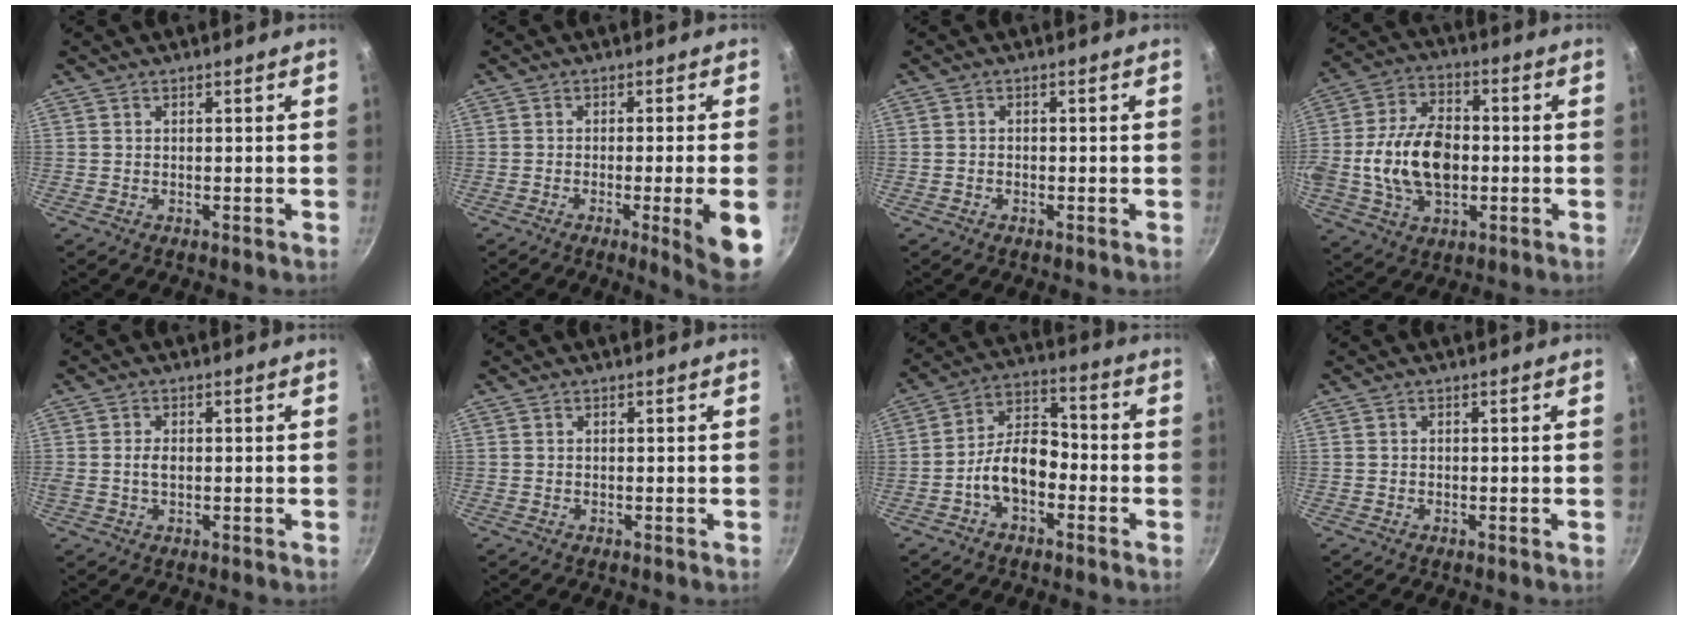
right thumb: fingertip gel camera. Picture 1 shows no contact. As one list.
[{"total": 8.6, "force": [-2.6, 0.2, 8.2], "torque": [-0.109, 0.004, -0.034]}, {"total": 0.8, "force": [-0.4, 0.6, 0.4], "torque": [-0.009, 0.003, -0.009]}, {"total": 16.5, "force": [-1.4, 10.6, 12.5], "torque": [-0.208, 0.026, -0.030]}, {"total": 2.4, "force": [-0.1, 1.5, 1.9], "torque": [-0.029, 0.007, -0.003]}, {"total": 0.0}, {"total": 10.1, "force": [-3.6, 6.1, 7.2], "torque": [-0.098, 0.053, -0.076]}, {"total": 0.0}]